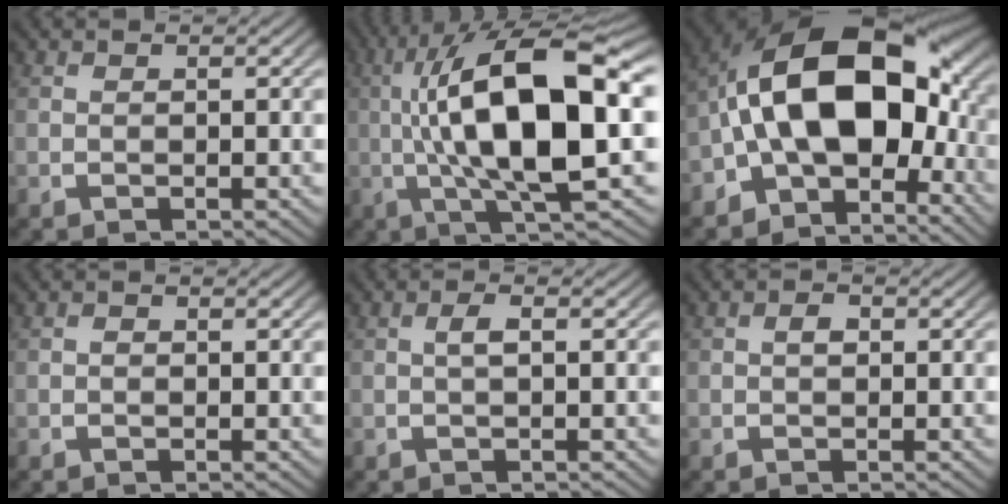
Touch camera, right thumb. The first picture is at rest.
{"total": 16.9, "force": [0.3, 7.1, 15.3], "torque": [-0.274, -0.021, 0.014]}
{"total": 17.9, "force": [-0.7, 11.1, 14.0], "torque": [-0.263, -0.040, 0.000]}
{"total": 0.0}
{"total": 1.3, "force": [0.0, 0.3, 1.3], "torque": [-0.026, 0.004, 0.001]}
{"total": 1.1, "force": [0.0, 0.8, 0.7], "torque": [-0.012, -0.001, -0.002]}